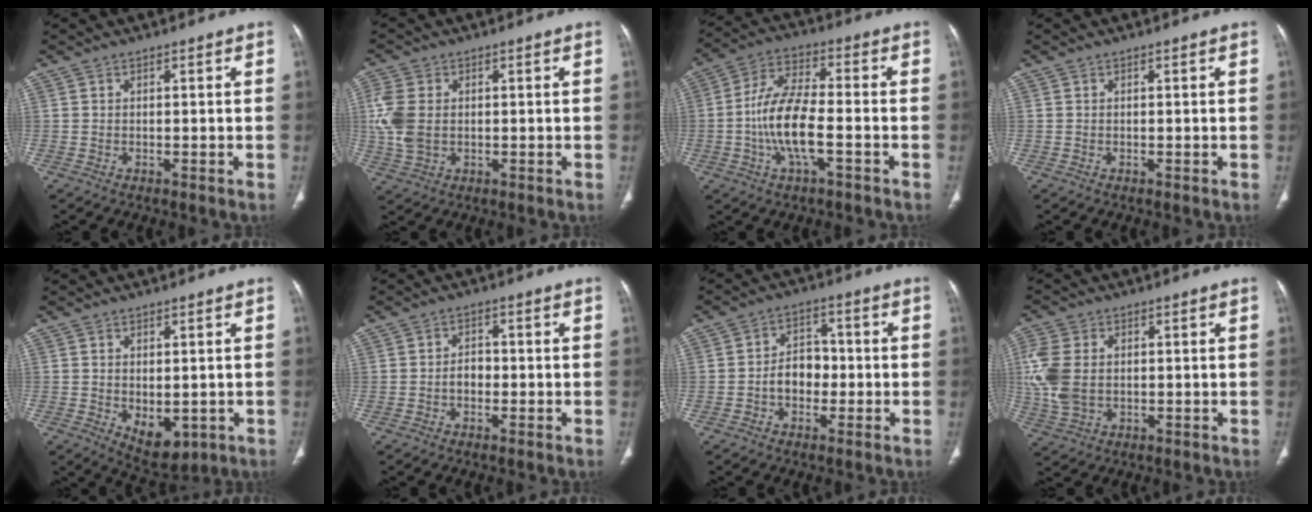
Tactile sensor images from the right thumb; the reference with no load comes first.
{"total": 7.1, "force": [0.5, 4.9, 5.1], "torque": [-0.130, 0.003, 0.014]}
{"total": 11.8, "force": [-3.0, 4.4, 10.6], "torque": [-0.215, 0.029, -0.060]}
{"total": 0.0}
{"total": 6.8, "force": [-1.2, 4.0, 5.3], "torque": [-0.061, -0.008, 0.001]}
{"total": 2.6, "force": [-0.8, 1.9, 1.6], "torque": [-0.013, 0.012, -0.020]}
{"total": 6.1, "force": [-1.4, 4.6, 3.8], "torque": [-0.036, 0.026, -0.035]}
{"total": 9.4, "force": [0.7, 6.4, 6.8], "torque": [-0.169, 0.006, 0.021]}